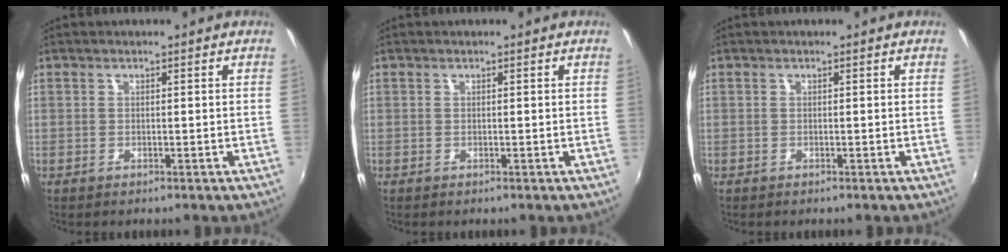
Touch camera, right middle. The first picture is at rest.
{"total": 0.0}
{"total": 0.0}